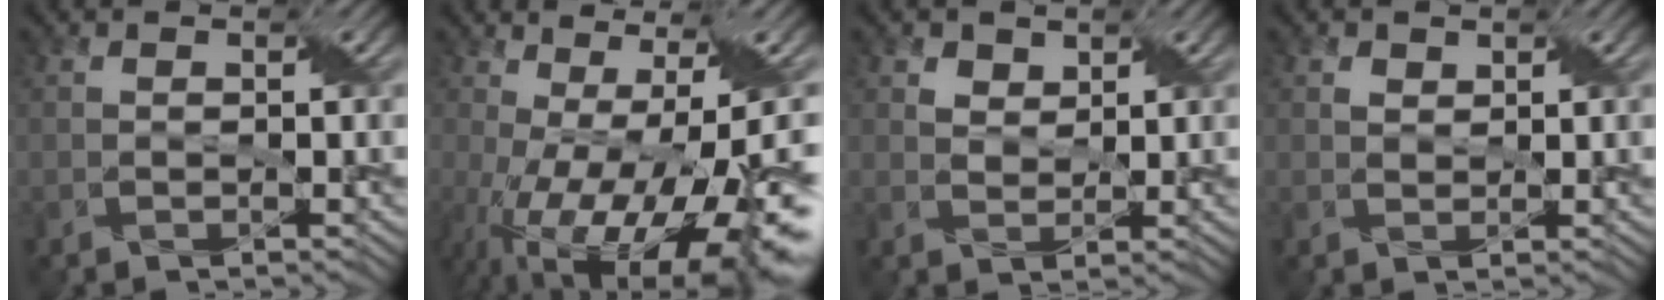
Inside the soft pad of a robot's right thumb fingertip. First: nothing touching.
{"total": 16.9, "force": [-6.5, 5.8, 14.4], "torque": [-0.268, -0.042, -0.082]}
{"total": 2.1, "force": [1.5, 1.4, 0.4], "torque": [-0.014, -0.002, 0.027]}
{"total": 1.1, "force": [0.8, 0.7, 0.0], "torque": [-0.004, -0.001, 0.016]}